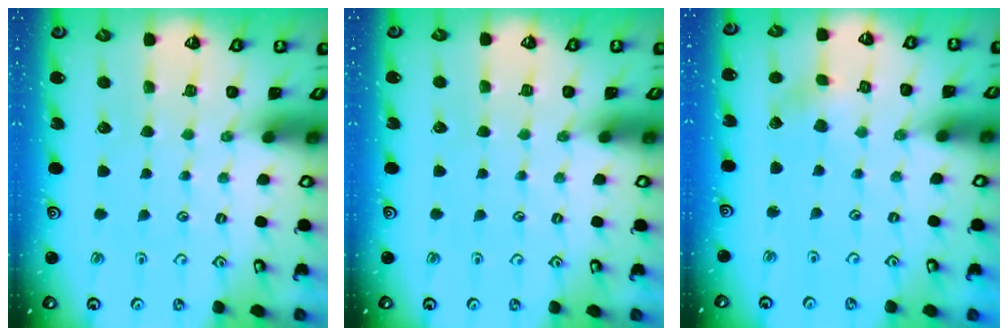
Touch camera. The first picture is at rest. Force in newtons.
{"total": 0.0}
{"total": 1.7, "press": 1.7, "slide": 0.2}